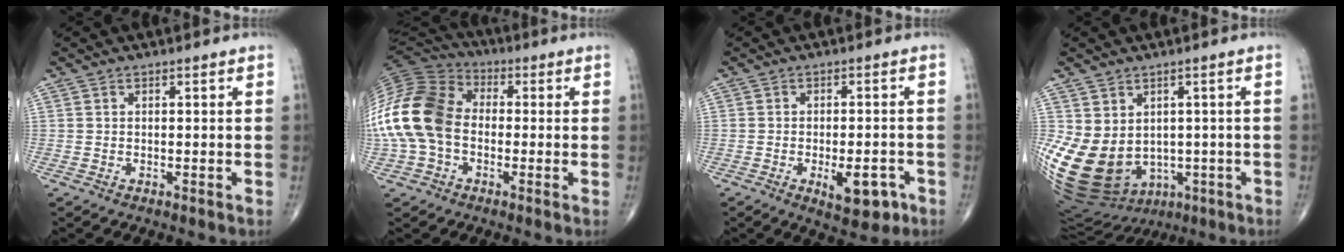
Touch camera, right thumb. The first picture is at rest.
{"total": 19.3, "force": [-1.6, 13.8, 13.4], "torque": [-0.300, 0.034, -0.037]}
{"total": 7.4, "force": [-3.1, 3.3, 5.9], "torque": [-0.071, 0.008, -0.036]}
{"total": 17.2, "force": [-2.1, 13.6, 10.4], "torque": [-0.204, -0.004, 0.004]}